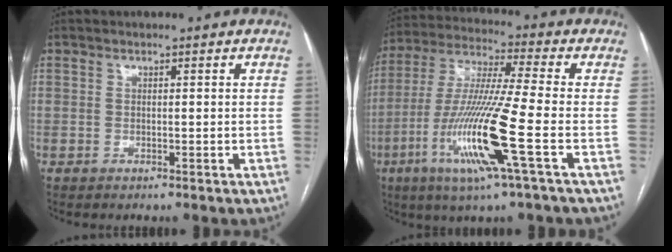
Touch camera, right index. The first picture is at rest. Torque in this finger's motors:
{"motor_torque": [2.14, 0.00, 1.05, 0.21]}